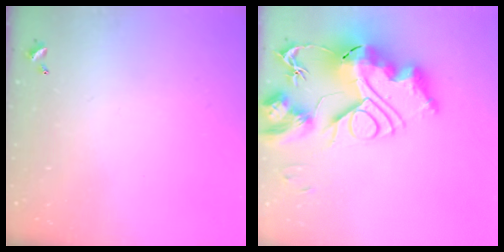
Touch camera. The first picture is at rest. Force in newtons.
{"total": 0.7, "press": 0.7, "slide": 0.0}